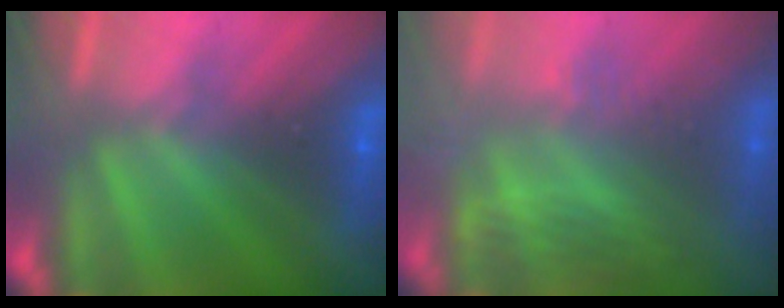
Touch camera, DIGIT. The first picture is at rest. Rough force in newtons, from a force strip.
{"total": 2.8}